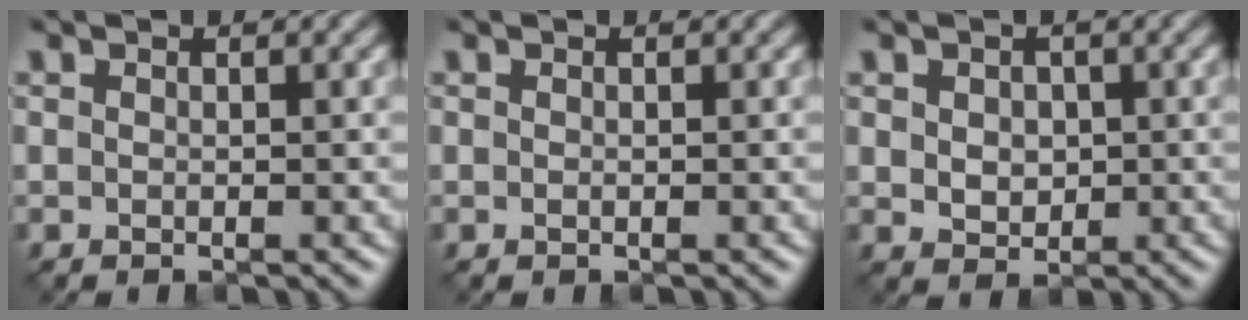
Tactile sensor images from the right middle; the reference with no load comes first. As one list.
[{"total": 0.0}, {"total": 2.5, "force": [0.3, 2.0, 1.4], "torque": [-0.024, -0.002, 0.006]}]